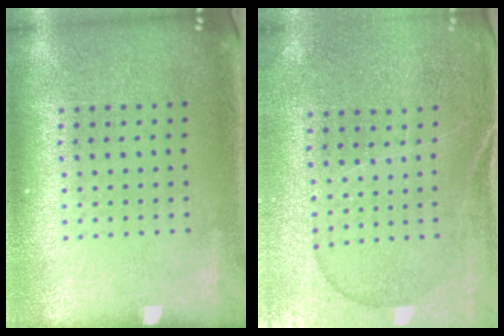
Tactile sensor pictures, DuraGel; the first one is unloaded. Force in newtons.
{"total": 1.1, "press": 1.1, "slide": 0.4}